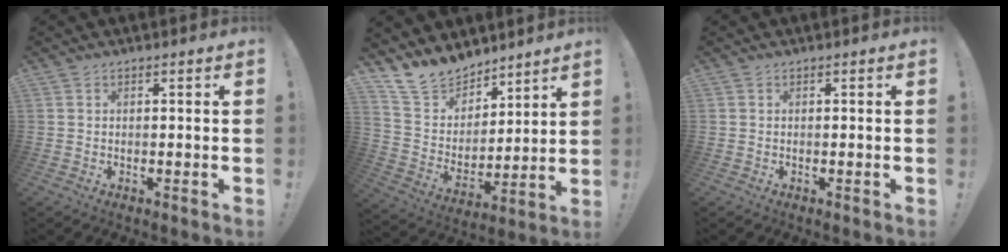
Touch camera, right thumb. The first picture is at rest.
{"total": 13.6, "force": [11.6, 6.8, 2.1], "torque": [-0.058, -0.093, 0.222]}
{"total": 0.0}